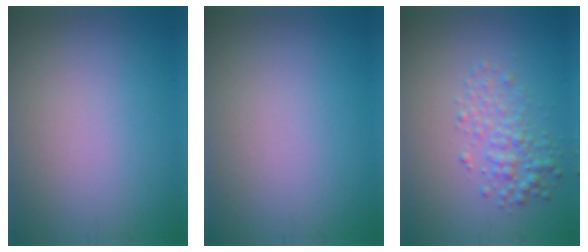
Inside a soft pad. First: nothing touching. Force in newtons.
{"total": 0.0}
{"total": 2.6, "press": 2.6, "slide": 0.0}